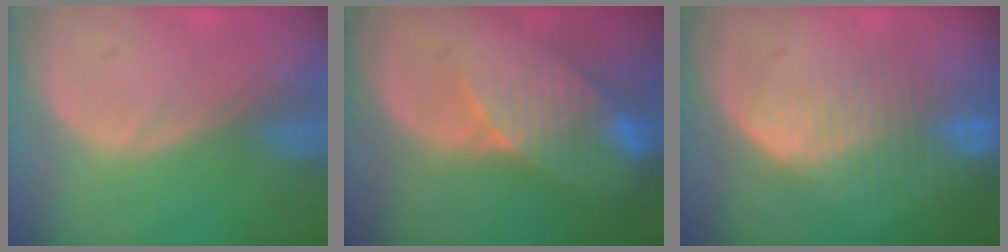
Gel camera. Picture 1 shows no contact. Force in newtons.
{"total": 8.4, "press": 7.6, "slide": 3.6}
{"total": 8.6, "press": 7.3, "slide": 4.4}